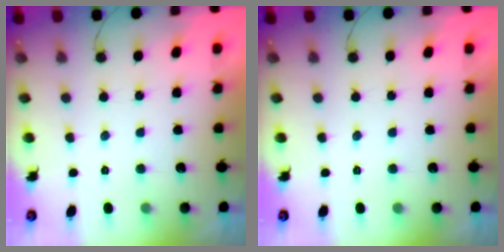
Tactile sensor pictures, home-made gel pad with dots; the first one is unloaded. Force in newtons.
{"total": 0.0}